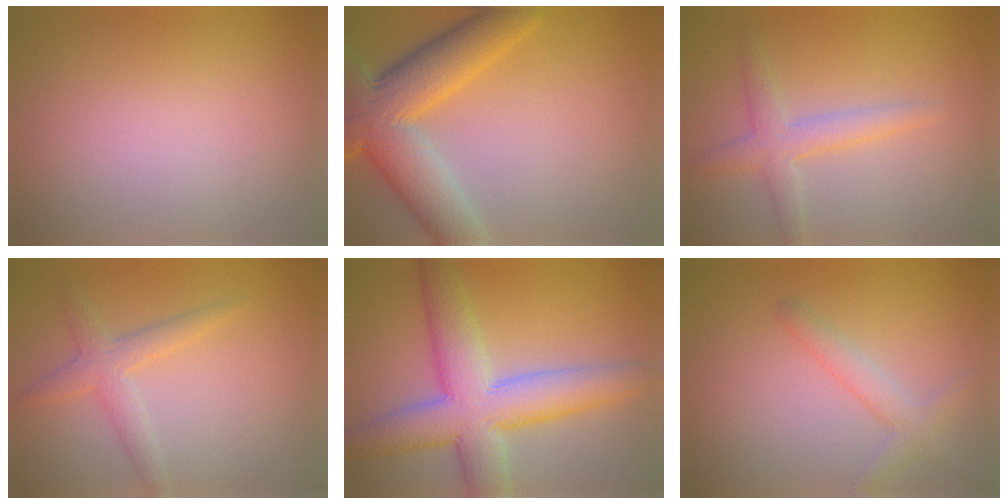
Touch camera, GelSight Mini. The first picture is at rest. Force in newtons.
{"total": 9.4, "press": 9.4, "slide": 0.5}
{"total": 3.0, "press": 3.0, "slide": 0.1}
{"total": 2.6, "press": 2.6, "slide": 0.0}
{"total": 9.1, "press": 9.0, "slide": 0.6}
{"total": 2.4, "press": 2.4, "slide": 0.1}